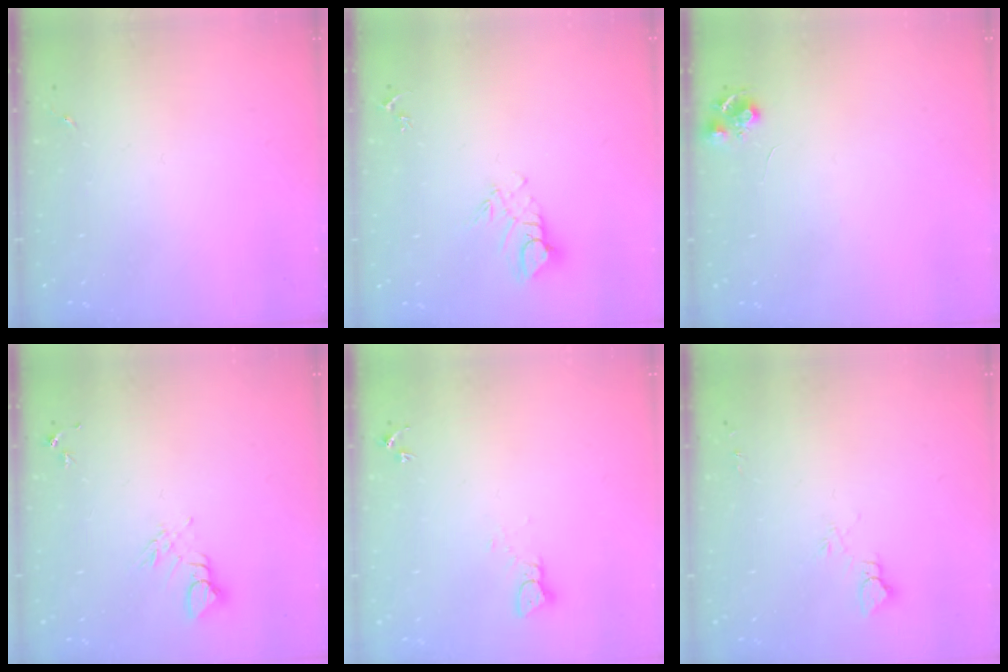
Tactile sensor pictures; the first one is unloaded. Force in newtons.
{"total": 7.9, "press": 7.8, "slide": 0.8}
{"total": 6.8, "press": 6.7, "slide": 0.9}
{"total": 6.6, "press": 6.6, "slide": 0.5}
{"total": 2.4, "press": 2.4, "slide": 0.2}
{"total": 3.7, "press": 3.7, "slide": 0.4}